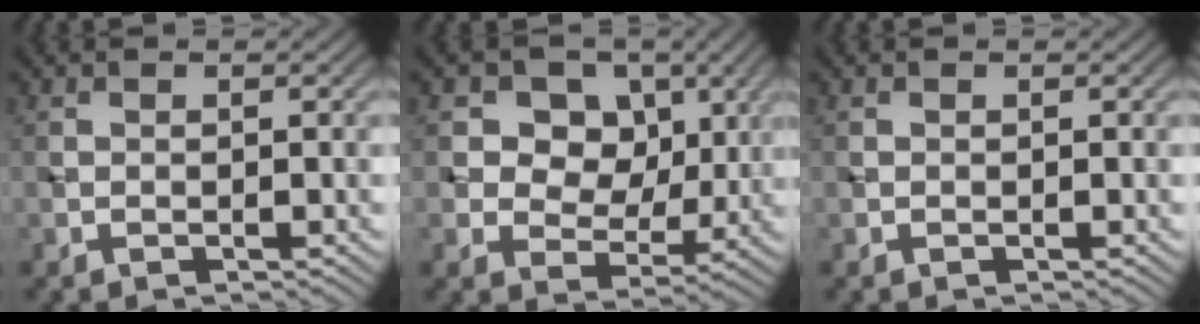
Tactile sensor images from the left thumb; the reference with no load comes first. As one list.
[{"total": 9.7, "force": [3.6, 7.6, 4.9], "torque": [-0.106, 0.001, 0.062]}, {"total": 0.0}]